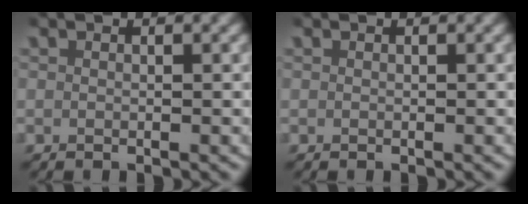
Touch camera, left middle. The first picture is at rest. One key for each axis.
{"total": 0.0}